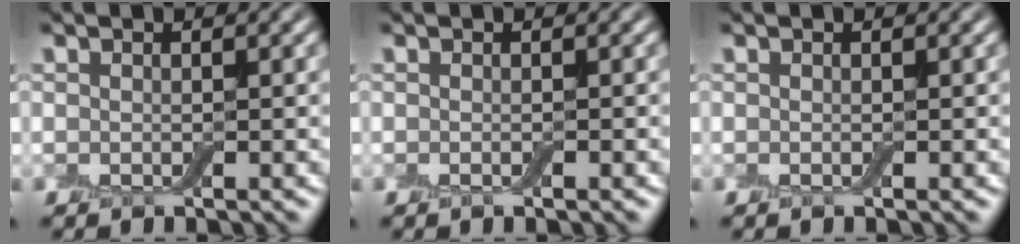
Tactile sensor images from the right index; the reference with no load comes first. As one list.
[{"total": 0.6, "force": [-0.2, 0.0, 0.6], "torque": [-0.009, 0.000, -0.004]}, {"total": 0.0}]